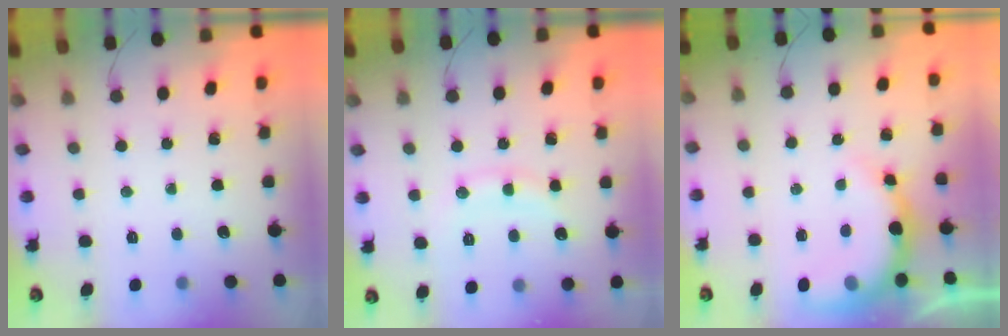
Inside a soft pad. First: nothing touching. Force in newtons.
{"total": 9.1, "press": 9.1, "slide": 0.7}
{"total": 10.1, "press": 10.0, "slide": 1.3}